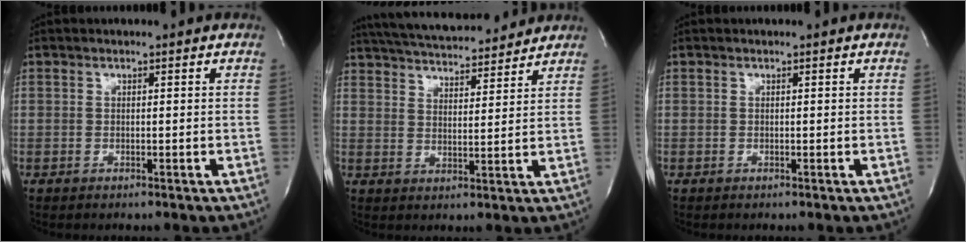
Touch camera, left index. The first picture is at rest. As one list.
[{"total": 16.0, "force": [14.7, 2.7, 5.8], "torque": [-0.104, 0.027, 0.220]}, {"total": 0.0}]